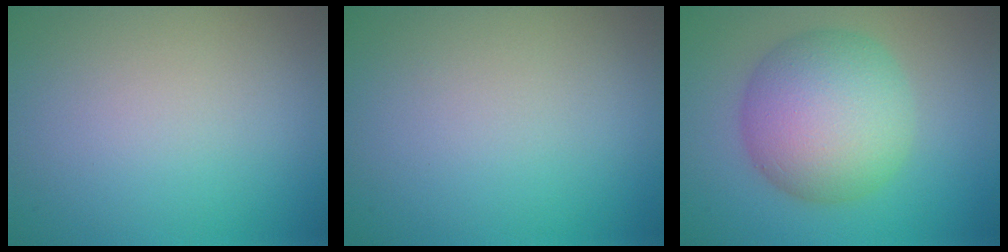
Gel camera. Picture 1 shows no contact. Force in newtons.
{"total": 0.0}
{"total": 8.7, "press": 8.7, "slide": 0.3}